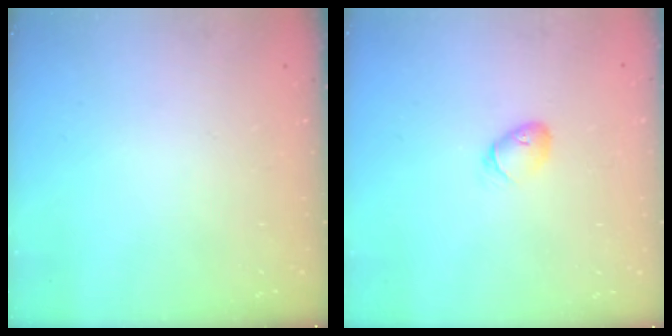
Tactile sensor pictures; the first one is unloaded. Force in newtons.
{"total": 5.7, "press": 5.6, "slide": 1.2}